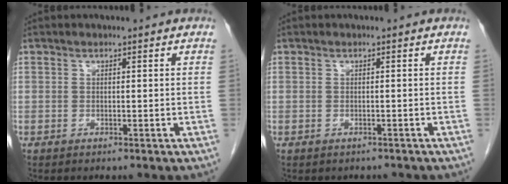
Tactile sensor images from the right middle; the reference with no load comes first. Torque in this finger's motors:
{"motor_torque": [0.01, 0.01, 0.00, 0.00]}